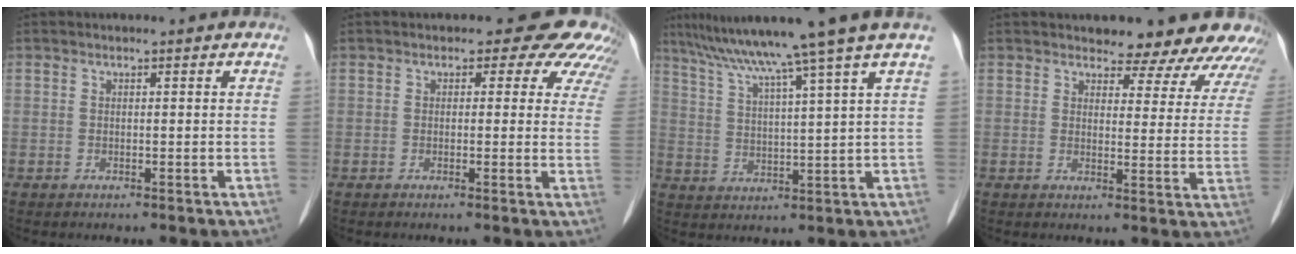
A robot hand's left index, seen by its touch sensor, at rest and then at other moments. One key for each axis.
{"total": 8.1, "fx": 6.7, "fy": 3.8, "fz": 2.5, "tx": -0.001, "ty": 0.007, "tz": 0.039}
{"total": 13.3, "fx": 10.2, "fy": -2.8, "fz": 8.1, "tx": -0.130, "ty": 0.000, "tz": 0.154}
{"total": 13.4, "fx": 12.3, "fy": 4.0, "fz": 3.5, "tx": -0.001, "ty": -0.022, "tz": 0.112}